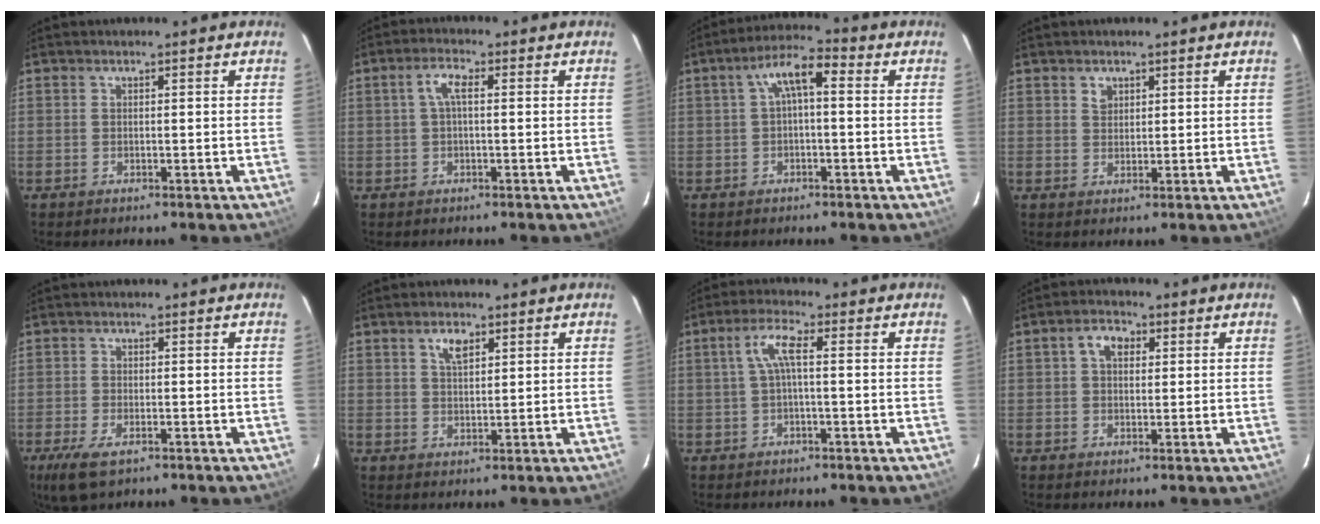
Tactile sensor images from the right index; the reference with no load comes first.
{"total": 3.1, "force": [0.4, 1.1, 2.9], "torque": [-0.061, 0.010, 0.007]}
{"total": 6.0, "force": [0.5, 2.2, 5.6], "torque": [-0.108, 0.024, 0.011]}
{"total": 1.9, "force": [1.1, 1.5, 0.5], "torque": [-0.004, 0.005, 0.020]}
{"total": 5.8, "force": [-3.3, 2.5, 4.1], "torque": [-0.096, -0.017, -0.060]}
{"total": 3.4, "force": [1.9, 1.7, 2.3], "torque": [-0.042, 0.006, 0.035]}
{"total": 4.3, "force": [0.0, 0.6, 4.3], "torque": [-0.086, 0.009, 0.004]}
{"total": 4.0, "force": [1.1, 2.8, 2.6], "torque": [-0.044, 0.016, 0.019]}